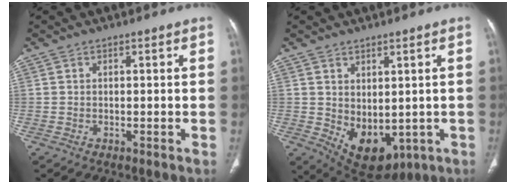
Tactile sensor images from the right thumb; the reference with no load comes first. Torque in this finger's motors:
{"motor_torque": [-0.38, 0.76, 0.26, 0.51, 0.08]}